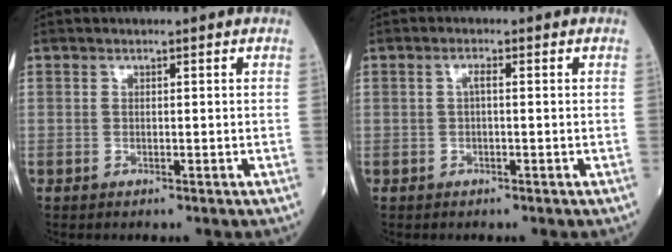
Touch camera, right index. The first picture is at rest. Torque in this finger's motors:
{"motor_torque": [0.09, 0.11, 0.00, 0.03]}